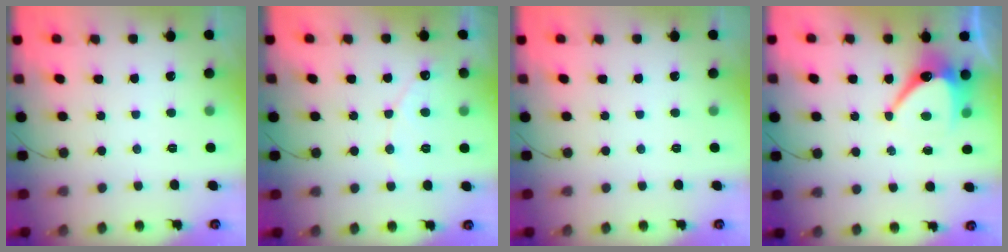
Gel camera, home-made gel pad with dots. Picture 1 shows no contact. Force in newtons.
{"total": 5.0, "press": 5.0, "slide": 0.3}
{"total": 0.0}
{"total": 9.2, "press": 9.2, "slide": 0.3}